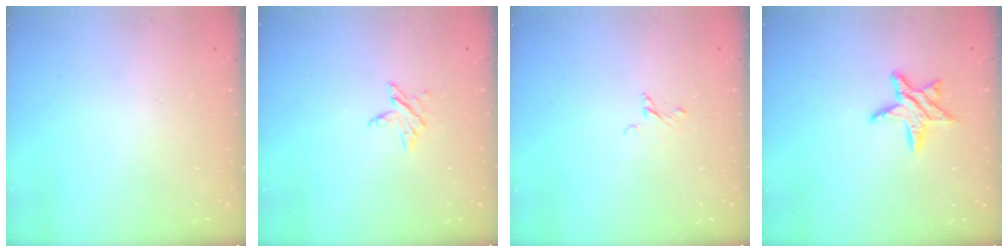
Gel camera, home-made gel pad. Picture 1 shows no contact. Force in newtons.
{"total": 3.4, "press": 3.4, "slide": 0.4}
{"total": 2.2, "press": 2.2, "slide": 0.1}
{"total": 8.9, "press": 8.9, "slide": 0.4}